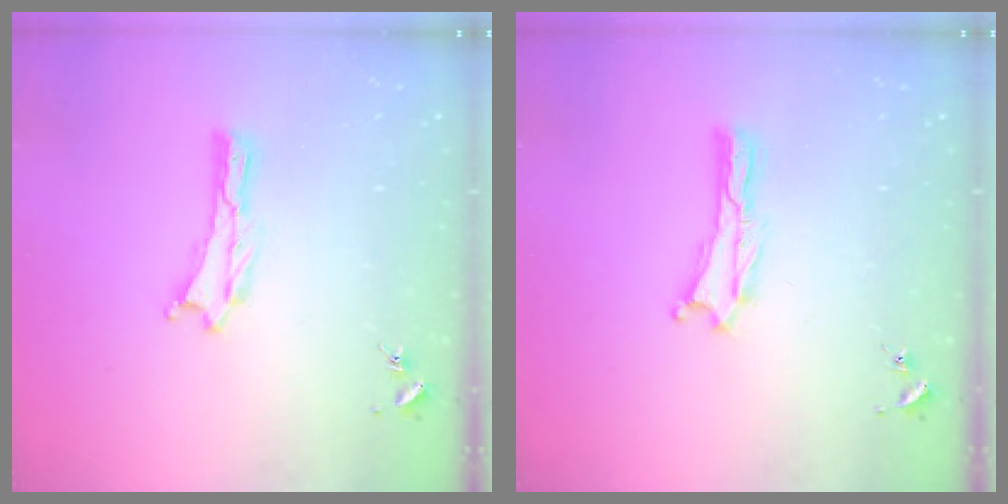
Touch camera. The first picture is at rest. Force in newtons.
{"total": 0.0}